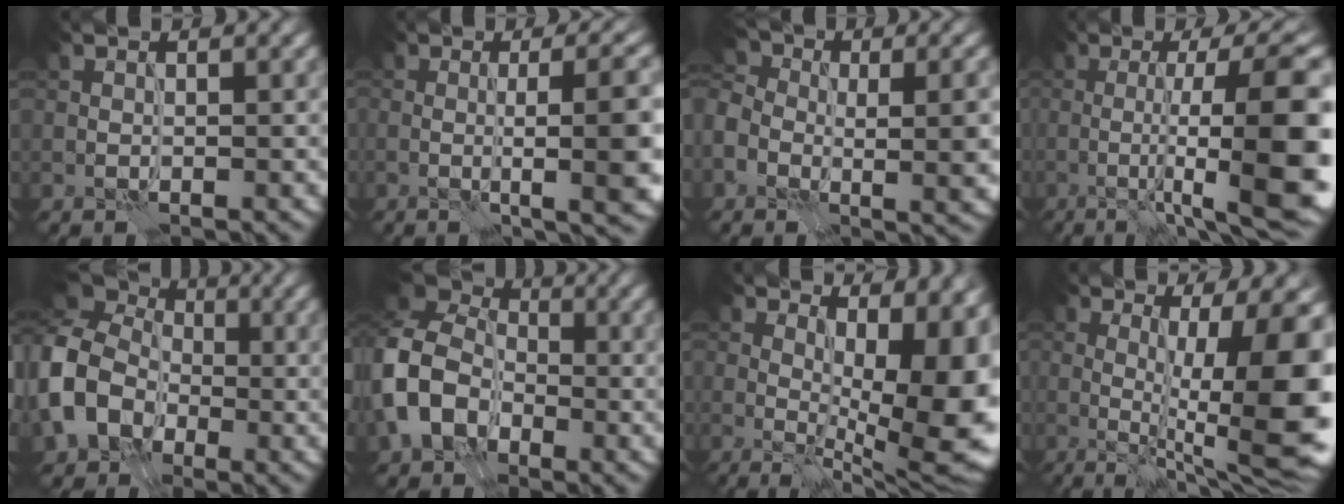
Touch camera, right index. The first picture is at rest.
{"total": 9.8, "force": [-0.7, 2.9, 9.3], "torque": [-0.089, 0.012, -0.002]}
{"total": 10.3, "force": [-1.7, 6.3, 8.0], "torque": [-0.118, -0.007, -0.015]}
{"total": 12.3, "force": [-1.6, 3.1, 11.8], "torque": [-0.143, 0.008, -0.021]}
{"total": 10.0, "force": [-1.6, 8.4, 5.1], "torque": [-0.115, -0.012, -0.046]}
{"total": 9.9, "force": [-3.1, 7.7, 5.3], "torque": [-0.132, -0.016, -0.063]}
{"total": 14.7, "force": [1.5, 5.8, 13.4], "torque": [-0.137, 0.000, 0.049]}
{"total": 12.1, "force": [-0.8, 2.9, 11.8], "torque": [-0.157, -0.003, -0.012]}